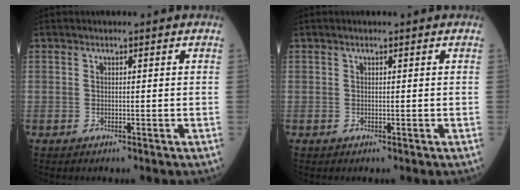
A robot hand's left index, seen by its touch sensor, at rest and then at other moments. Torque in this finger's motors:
{"motor_torque": [-0.82, 0.59, -0.77, -0.21]}